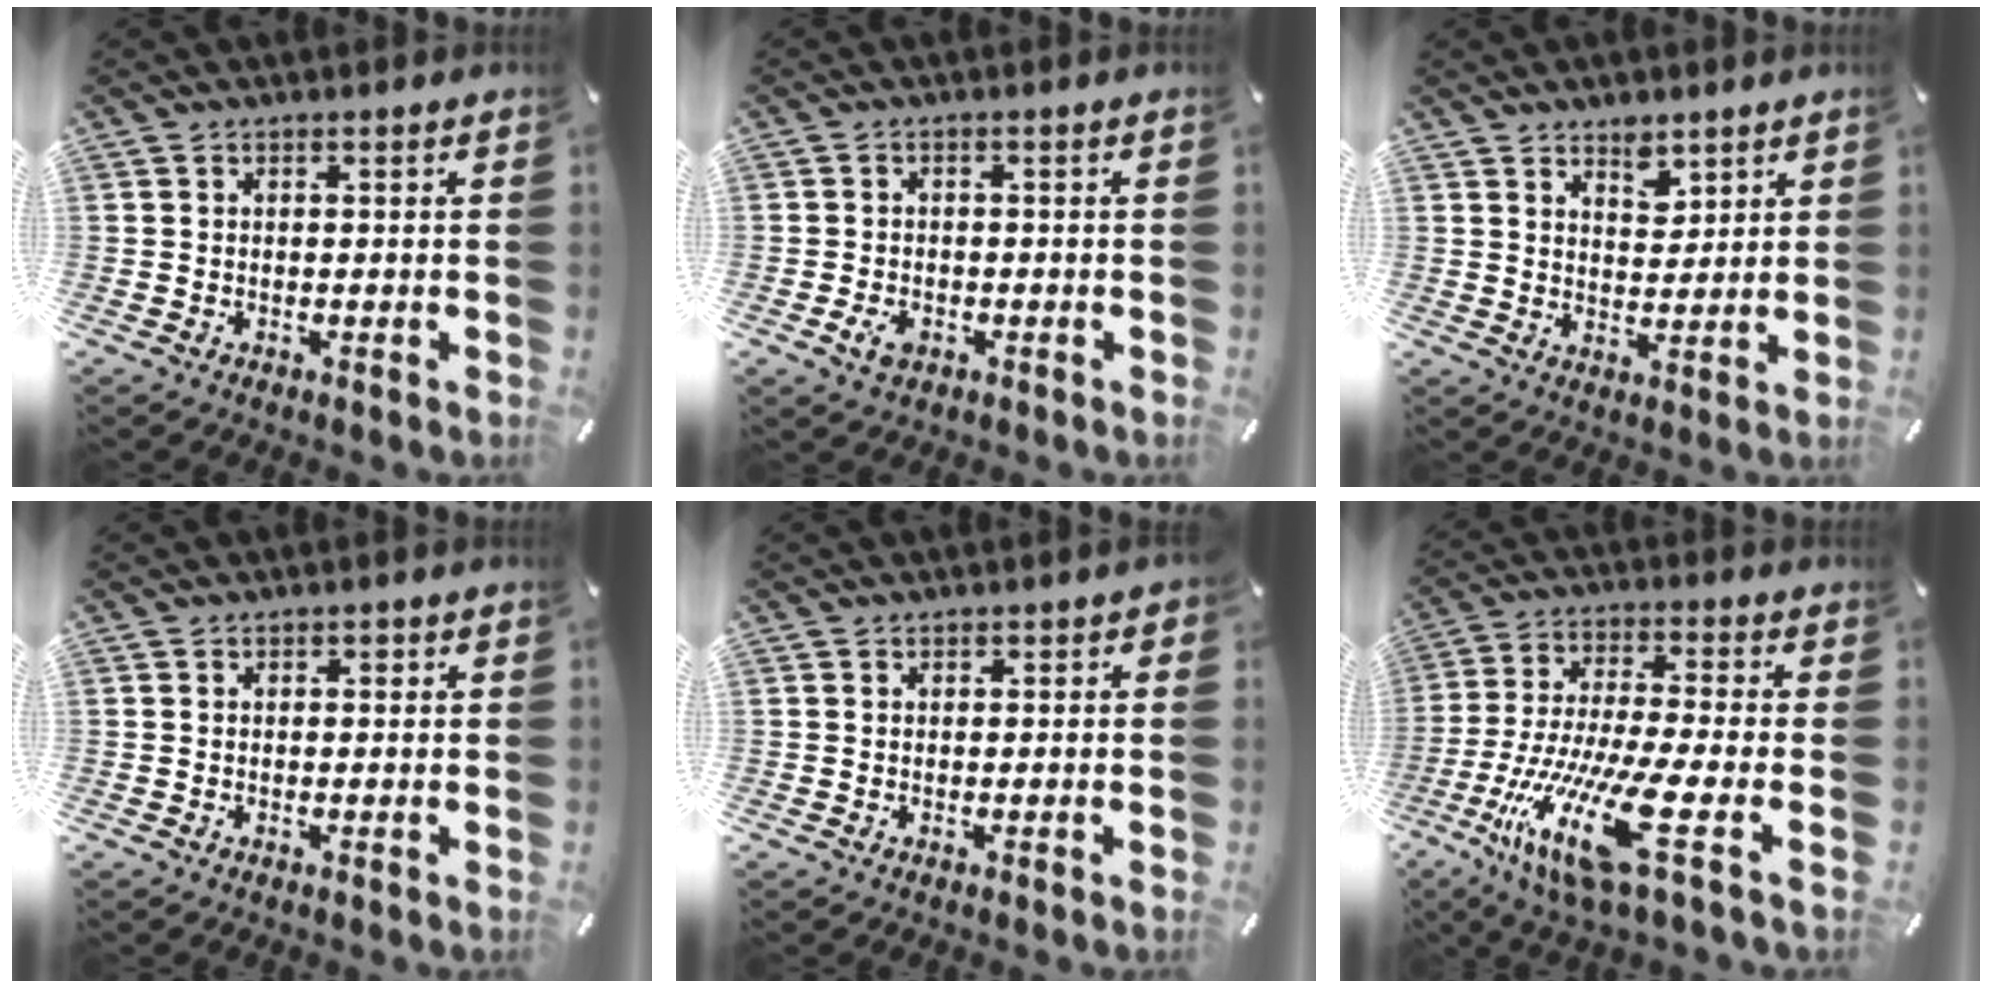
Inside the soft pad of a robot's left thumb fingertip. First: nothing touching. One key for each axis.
{"total": 3.0, "fx": -1.2, "fy": 2.1, "fz": 1.9, "tx": -0.047, "ty": 0.000, "tz": -0.025}
{"total": 4.9, "fx": 3.9, "fy": 2.8, "fz": 1.1, "tx": -0.001, "ty": -0.026, "tz": 0.067}
{"total": 0.8, "fx": 0.3, "fy": 0.6, "fz": 0.3, "tx": 0.001, "ty": -0.001, "tz": 0.003}
{"total": 0.8, "fx": 0.2, "fy": 0.7, "fz": 0.2, "tx": 0.005, "ty": 0.001, "tz": 0.002}
{"total": 19.4, "fx": -7.6, "fy": 4.0, "fz": 17.4, "tx": -0.360, "ty": 0.007, "tz": -0.122}